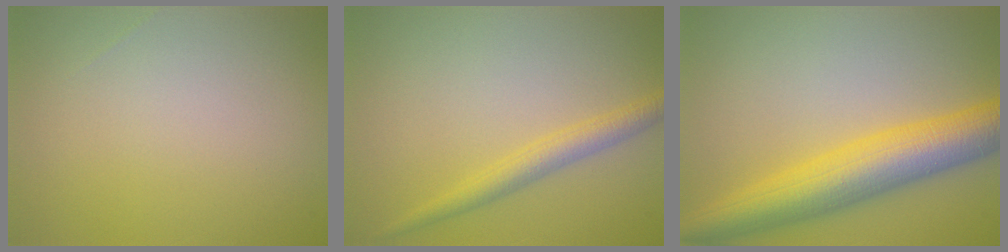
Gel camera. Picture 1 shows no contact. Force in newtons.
{"total": 2.6, "press": 2.6, "slide": 0.0}
{"total": 8.5, "press": 8.5, "slide": 0.1}